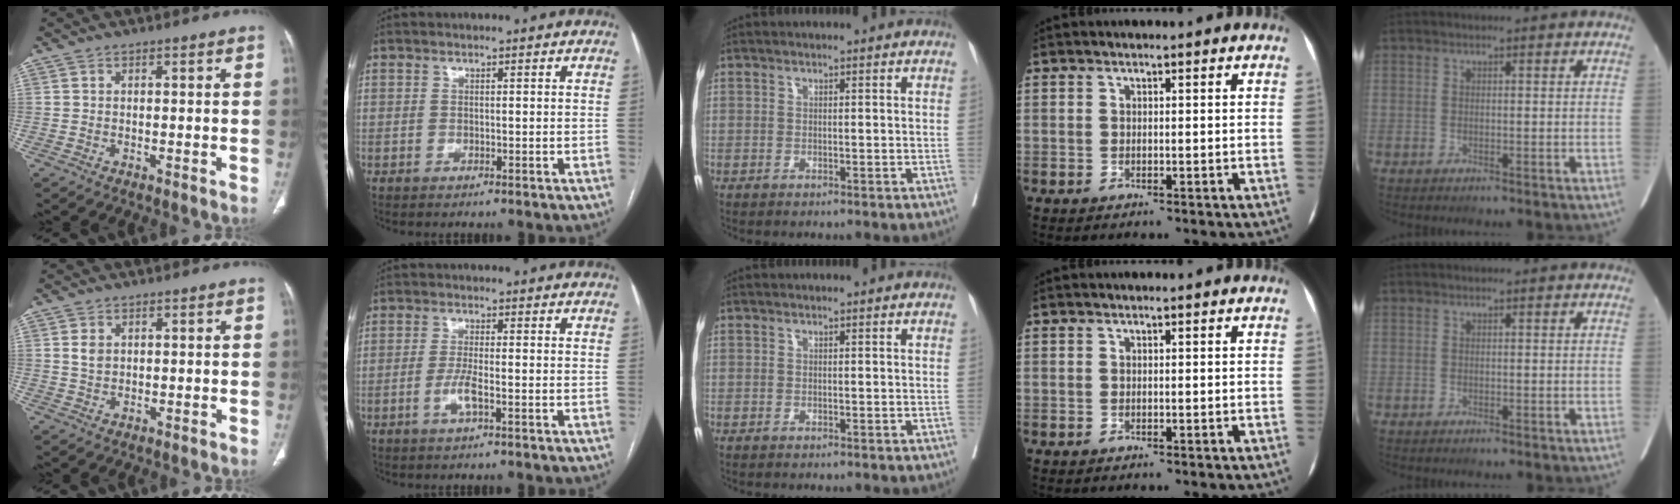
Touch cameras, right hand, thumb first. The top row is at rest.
{"thumb": {"total": 2.5, "force": [0.8, 1.8, 1.5], "torque": [-0.022, -0.003, 0.020]}, "index": {"total": 3.2, "force": [-1.2, 0.2, 2.9], "torque": [-0.062, -0.003, -0.025]}}